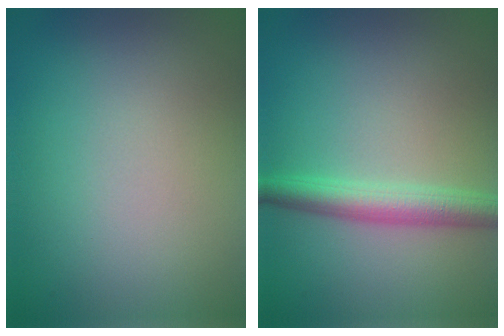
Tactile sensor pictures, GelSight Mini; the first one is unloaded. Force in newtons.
{"total": 3.7, "press": 3.7, "slide": 0.1}